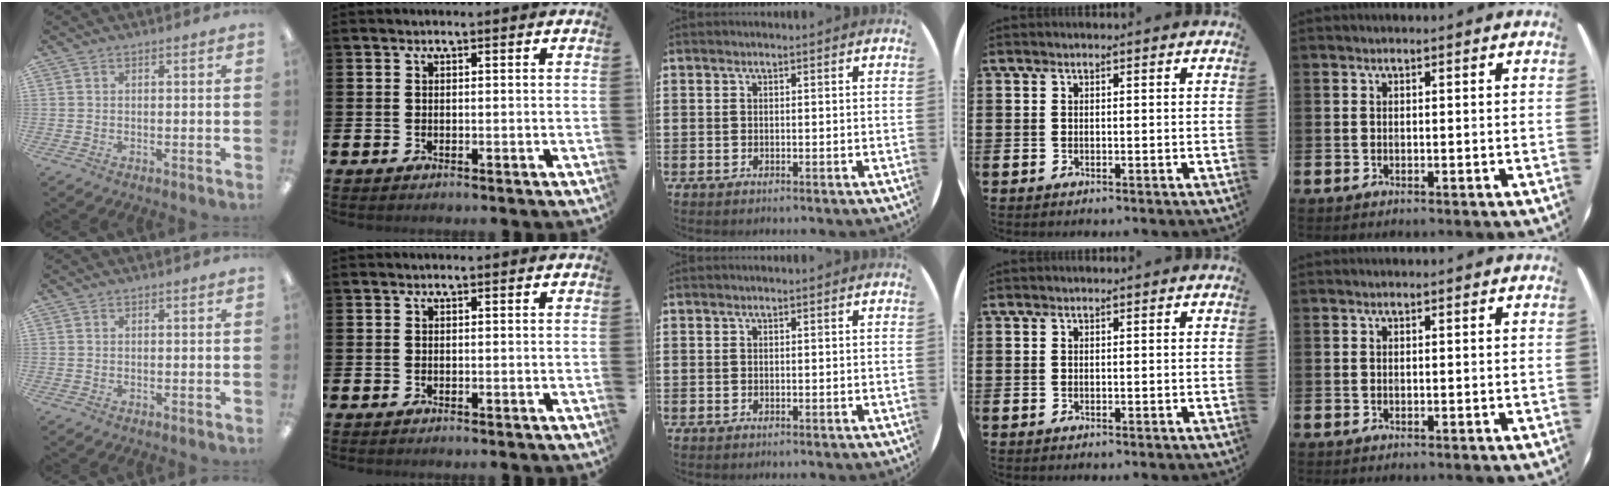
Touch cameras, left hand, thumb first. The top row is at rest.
{}